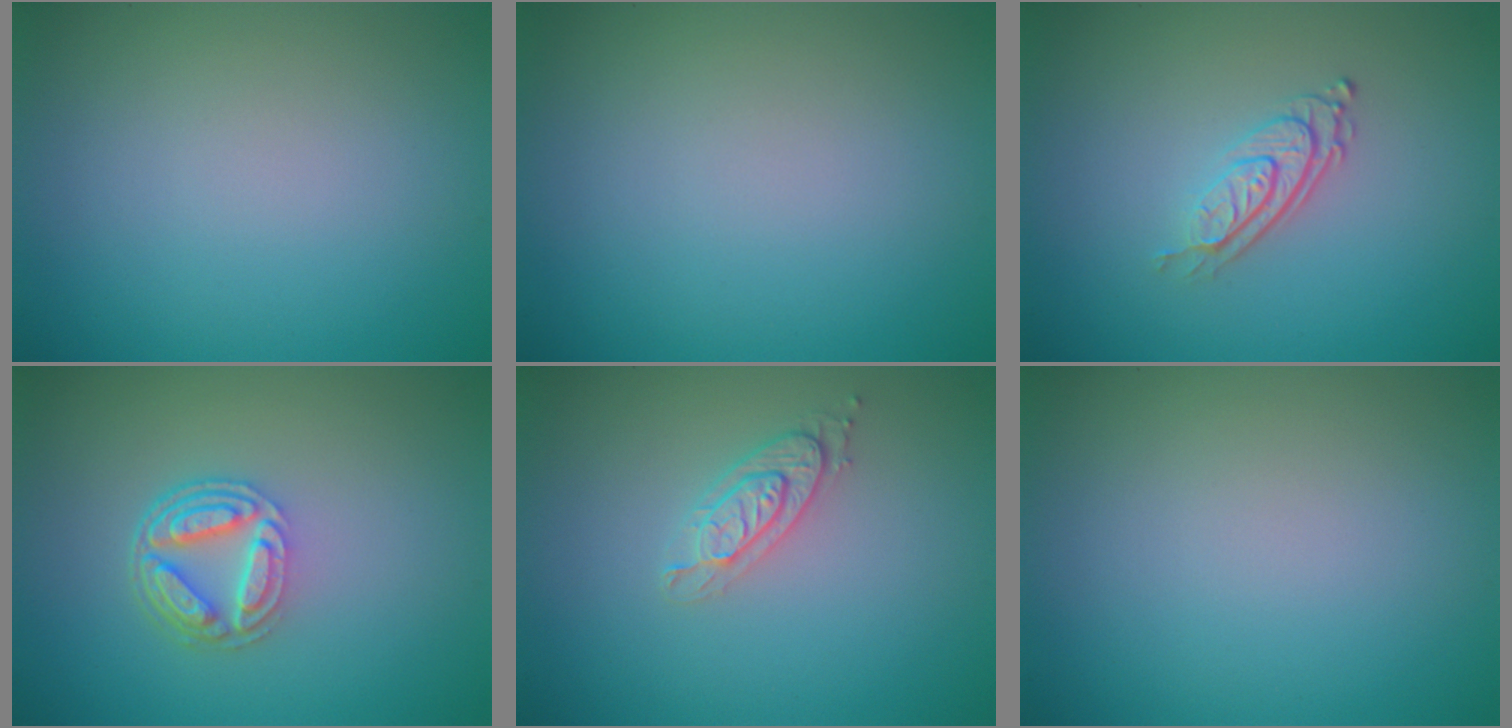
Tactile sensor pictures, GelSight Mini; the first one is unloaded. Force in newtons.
{"total": 0.0}
{"total": 2.9, "press": 1.9, "slide": 2.2}
{"total": 4.4, "press": 3.3, "slide": 2.9}
{"total": 2.0, "press": 2.0, "slide": 0.5}
{"total": 0.0}